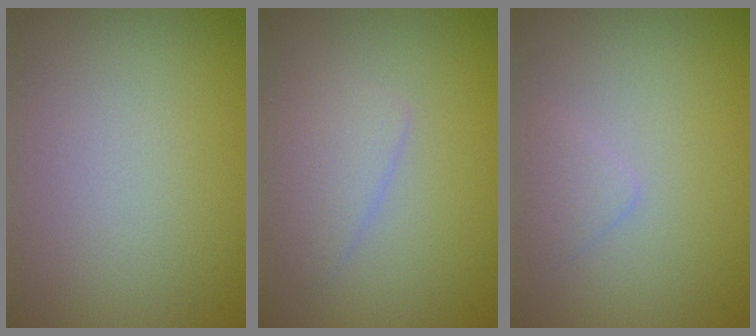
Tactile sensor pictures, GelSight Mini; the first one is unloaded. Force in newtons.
{"total": 2.3, "press": 2.3, "slide": 0.0}
{"total": 1.1, "press": 1.1, "slide": 0.0}